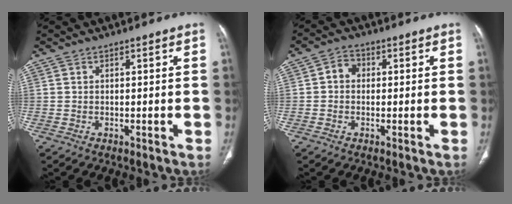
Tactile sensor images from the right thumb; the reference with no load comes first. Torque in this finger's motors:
{"motor_torque": [0.71, 0.68, 0.58, -0.45, -0.01]}